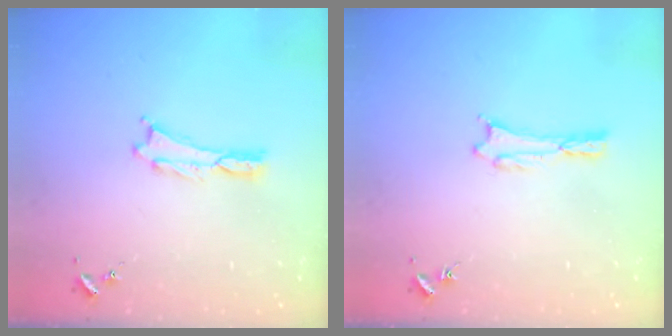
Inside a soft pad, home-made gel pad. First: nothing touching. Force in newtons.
{"total": 0.7, "press": 0.7, "slide": 0.1}